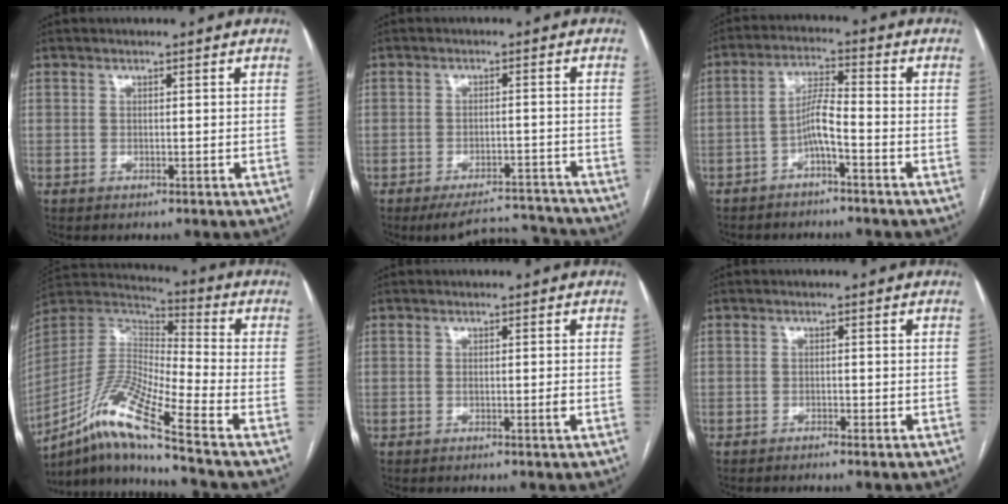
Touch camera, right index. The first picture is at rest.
{"total": 9.1, "force": [-8.9, 1.7, 0.8], "torque": [0.004, 0.019, -0.119]}
{"total": 4.9, "force": [-2.4, 0.4, 4.3], "torque": [-0.083, 0.013, -0.048]}
{"total": 15.2, "force": [-9.2, 0.1, 12.1], "torque": [-0.256, -0.003, -0.170]}
{"total": 1.2, "force": [-0.4, -0.2, 1.1], "torque": [-0.020, -0.003, -0.006]}
{"total": 0.8, "force": [-0.7, -0.1, 0.5], "torque": [-0.011, 0.001, -0.012]}